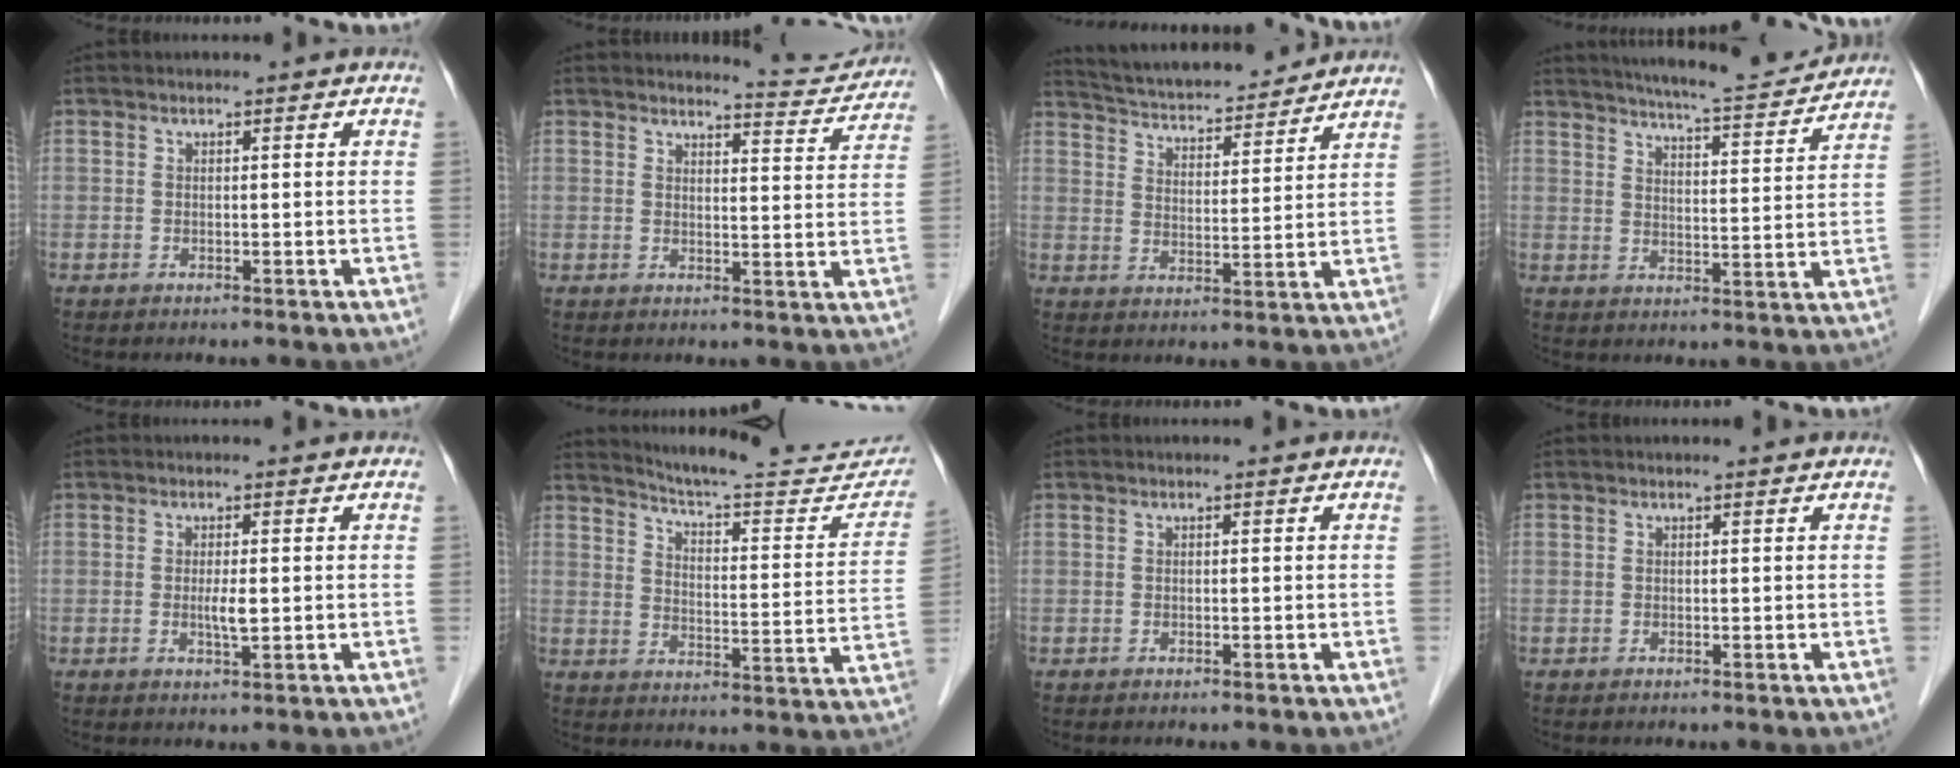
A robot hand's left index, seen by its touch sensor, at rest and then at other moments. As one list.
[{"total": 6.1, "force": [6.1, 0.3, -0.4], "torque": [0.001, -0.023, 0.064]}, {"total": 15.9, "force": [14.9, 2.5, 5.1], "torque": [-0.086, 0.018, 0.227]}, {"total": 13.9, "force": [13.0, 0.8, 4.7], "torque": [-0.074, -0.004, 0.175]}, {"total": 2.2, "force": [0.0, 0.3, 2.1], "torque": [-0.043, -0.003, 0.000]}, {"total": 20.9, "force": [19.8, 2.3, 6.3], "torque": [-0.079, -0.066, 0.246]}, {"total": 0.0}, {"total": 0.6, "force": [0.6, 0.0, 0.2], "torque": [-0.007, 0.002, 0.007]}]